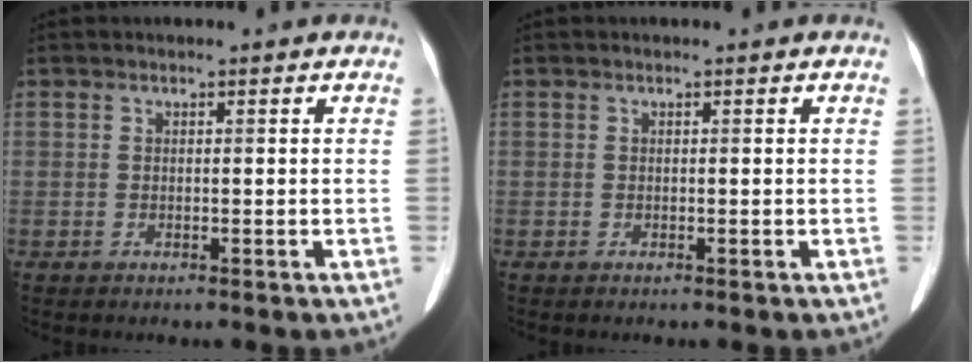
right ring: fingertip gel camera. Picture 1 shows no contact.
{"total": 0.0}